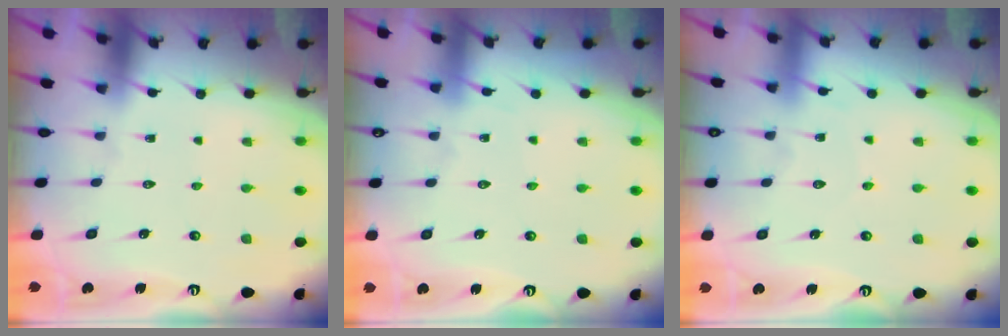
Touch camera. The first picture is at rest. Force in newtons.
{"total": 3.6, "press": 3.5, "slide": 0.6}
{"total": 6.0, "press": 6.0, "slide": 0.7}